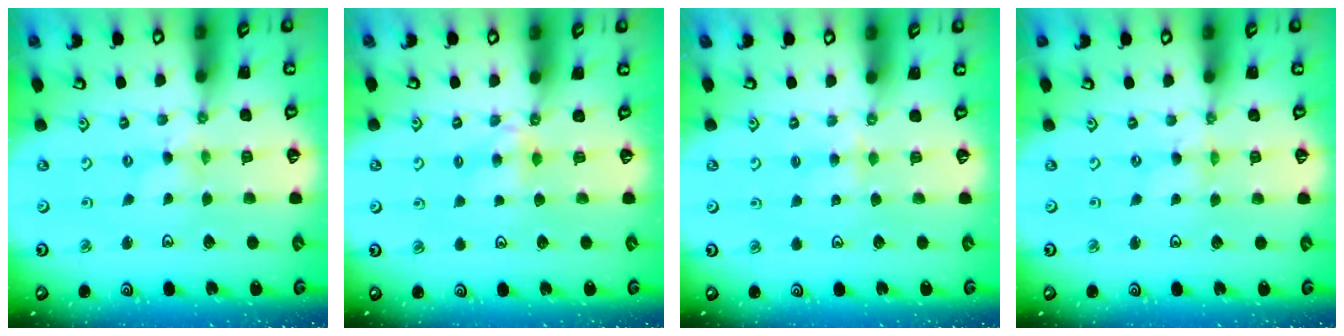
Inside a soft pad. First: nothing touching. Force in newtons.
{"total": 3.9, "press": 3.9, "slide": 0.5}
{"total": 2.9, "press": 2.9, "slide": 0.5}
{"total": 0.0}